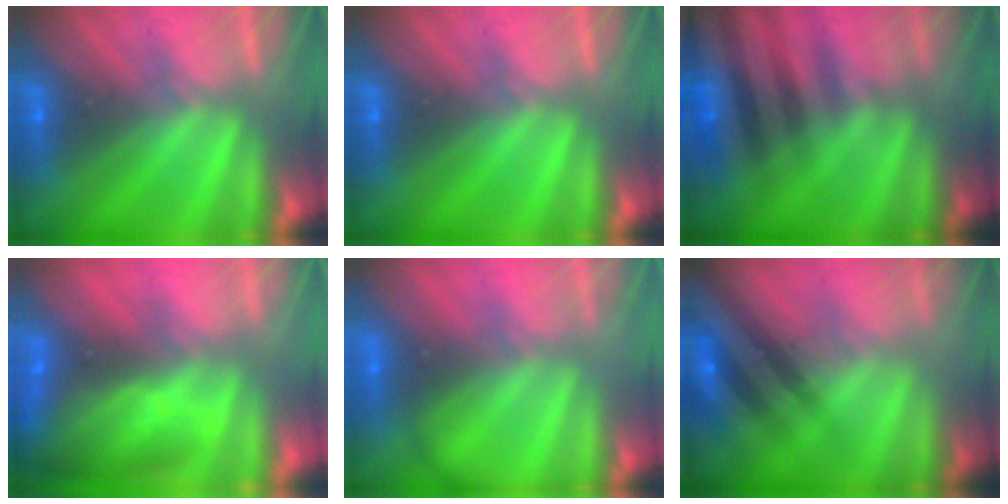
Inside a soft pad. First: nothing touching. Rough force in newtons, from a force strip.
{"total": 0.0}
{"total": 2.9}
{"total": 10.3}
{"total": 2.2}
{"total": 2.8}